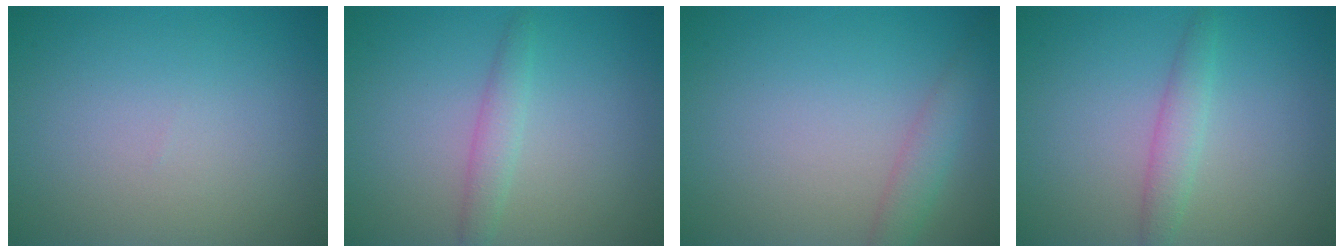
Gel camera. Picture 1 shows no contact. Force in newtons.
{"total": 1.7, "press": 1.7, "slide": 0.0}
{"total": 2.0, "press": 2.0, "slide": 0.0}
{"total": 1.9, "press": 1.9, "slide": 0.1}